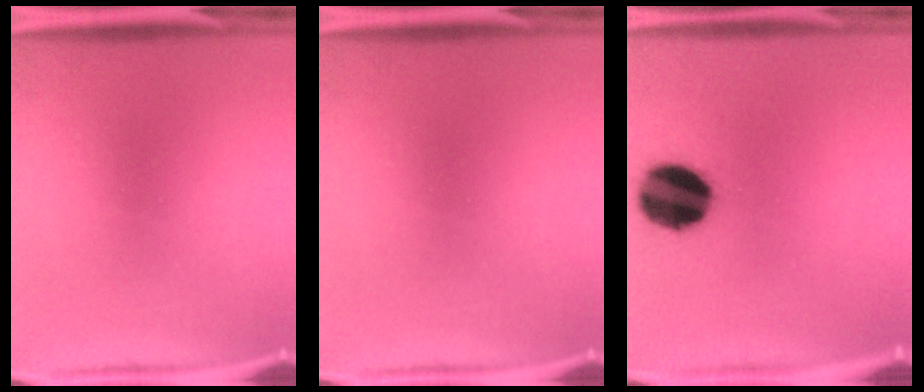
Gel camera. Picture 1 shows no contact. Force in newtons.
{"total": 0.0}
{"total": 16.2}